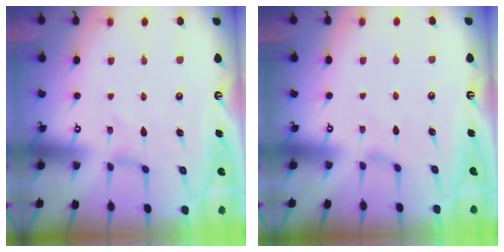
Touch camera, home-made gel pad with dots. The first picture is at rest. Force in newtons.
{"total": 1.4, "press": 1.3, "slide": 0.4}